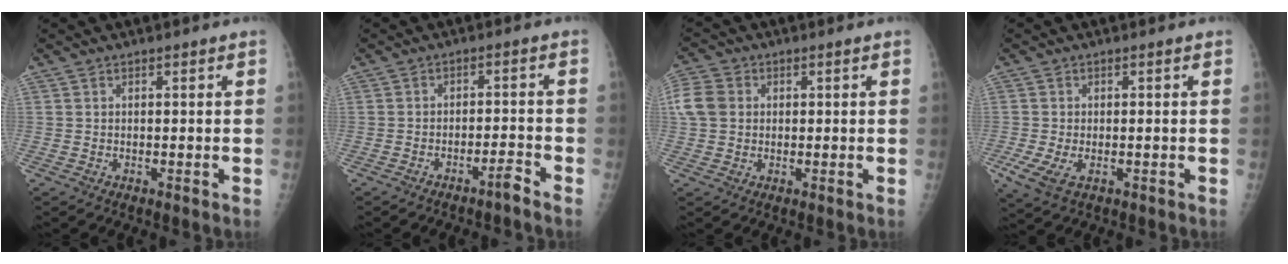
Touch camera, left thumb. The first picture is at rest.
{"total": 2.5, "force": [-2.1, -0.3, 1.2], "torque": [-0.023, 0.023, -0.035]}
{"total": 8.3, "force": [1.3, 6.9, 4.4], "torque": [-0.102, 0.014, 0.022]}
{"total": 4.9, "force": [-1.3, 2.4, 4.0], "torque": [-0.095, -0.009, -0.020]}